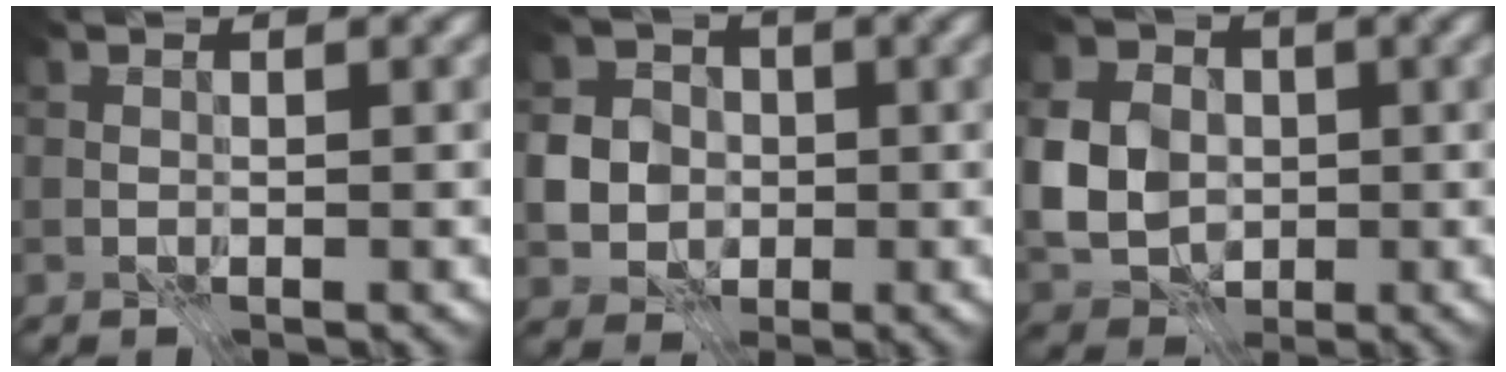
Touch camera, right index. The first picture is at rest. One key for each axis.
{"total": 5.9, "fx": -1.0, "fy": 5.4, "fz": 2.0, "tx": -0.038, "ty": 0.009, "tz": -0.041}
{"total": 7.9, "fx": -0.2, "fy": 6.5, "fz": 4.5, "tx": -0.104, "ty": 0.002, "tz": -0.016}